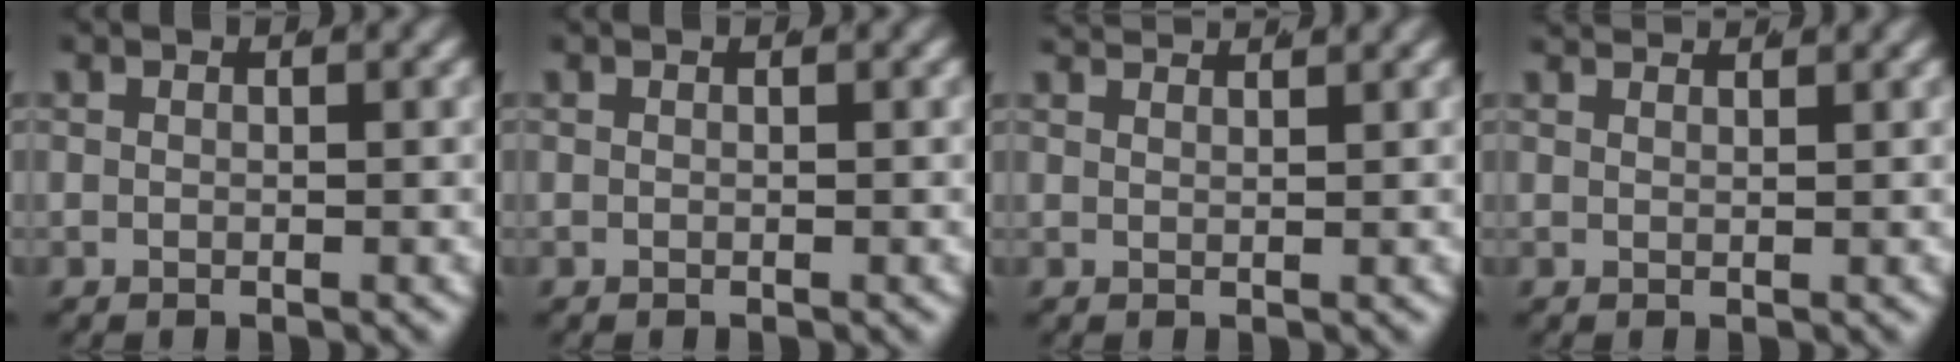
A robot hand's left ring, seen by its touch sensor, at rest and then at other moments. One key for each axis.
{"total": 0.0}
{"total": 2.4, "fx": 2.3, "fy": -0.5, "fz": 0.5, "tx": -0.003, "ty": 0.002, "tz": 0.040}
{"total": 2.0, "fx": 1.9, "fy": -0.6, "fz": 0.3, "tx": 0.002, "ty": 0.001, "tz": 0.032}